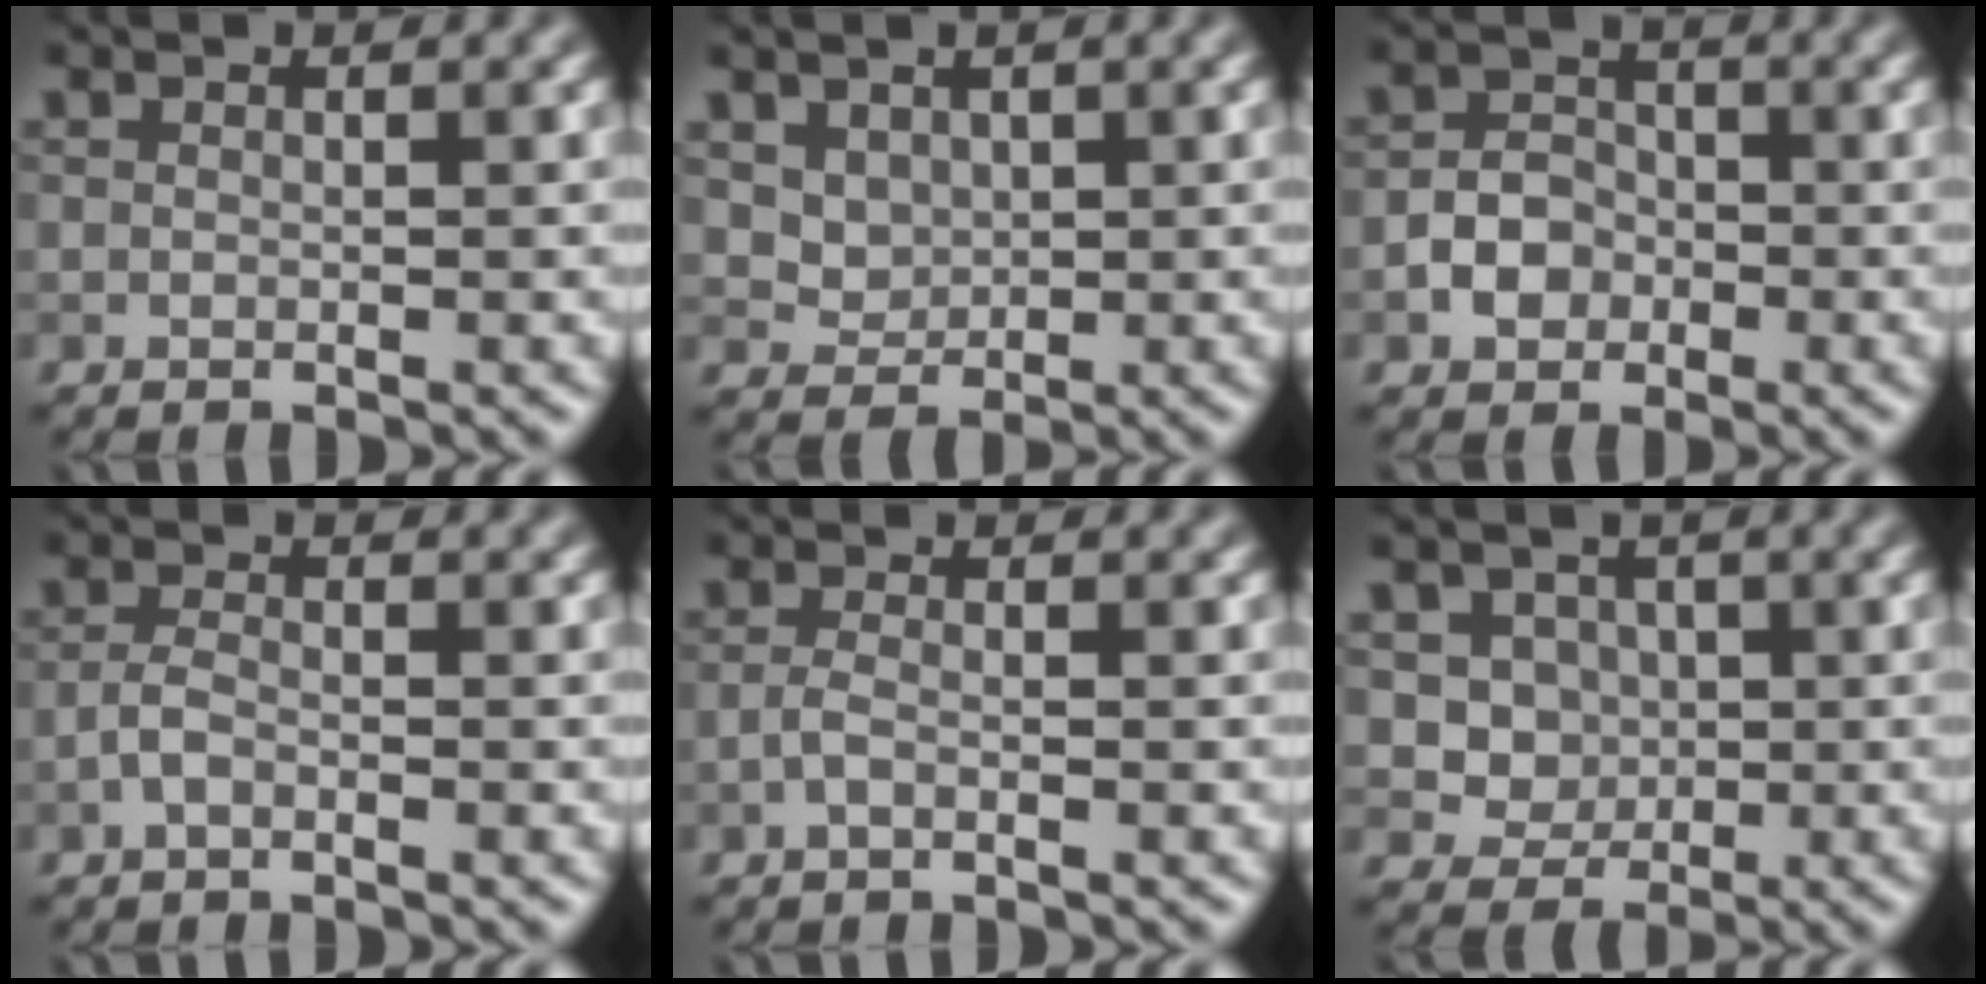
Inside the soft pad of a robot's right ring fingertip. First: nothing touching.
{"total": 2.9, "force": [1.4, 2.2, 1.4], "torque": [-0.043, -0.004, 0.051]}
{"total": 2.9, "force": [-1.1, 2.3, 1.3], "torque": [-0.017, 0.005, -0.023]}
{"total": 1.5, "force": [-0.9, 0.5, 1.1], "torque": [-0.025, 0.003, -0.023]}
{"total": 1.2, "force": [-0.7, 0.3, 0.9], "torque": [-0.021, 0.002, -0.016]}
{"total": 3.6, "force": [0.8, 3.2, 1.4], "torque": [-0.024, -0.008, 0.021]}